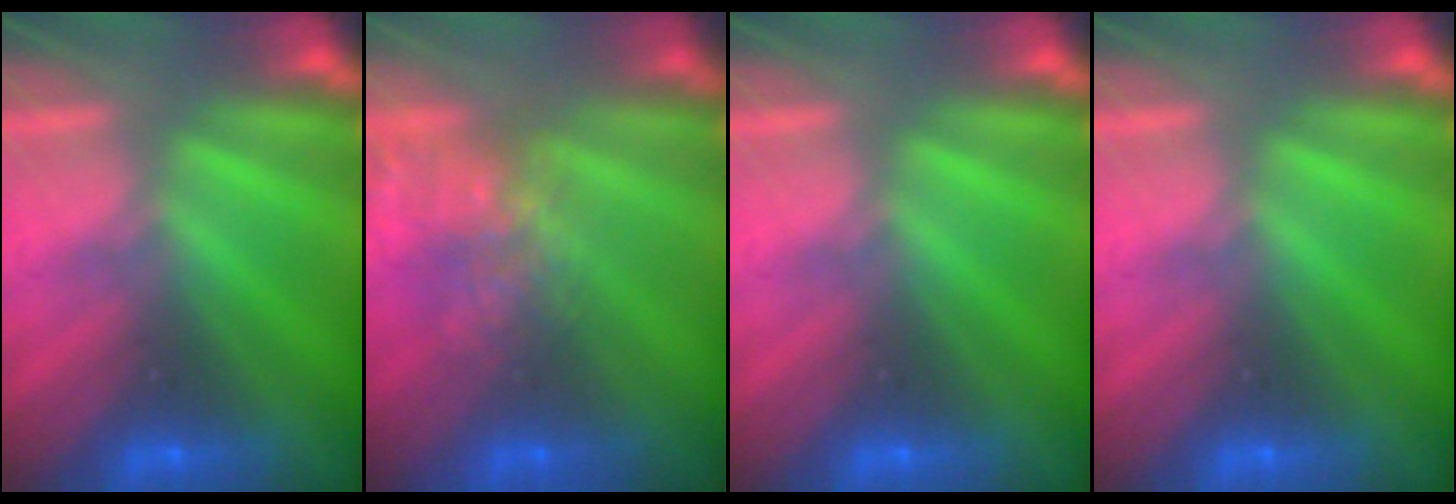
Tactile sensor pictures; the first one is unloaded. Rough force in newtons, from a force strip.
{"total": 5.0}
{"total": 0.0}
{"total": 0.0}